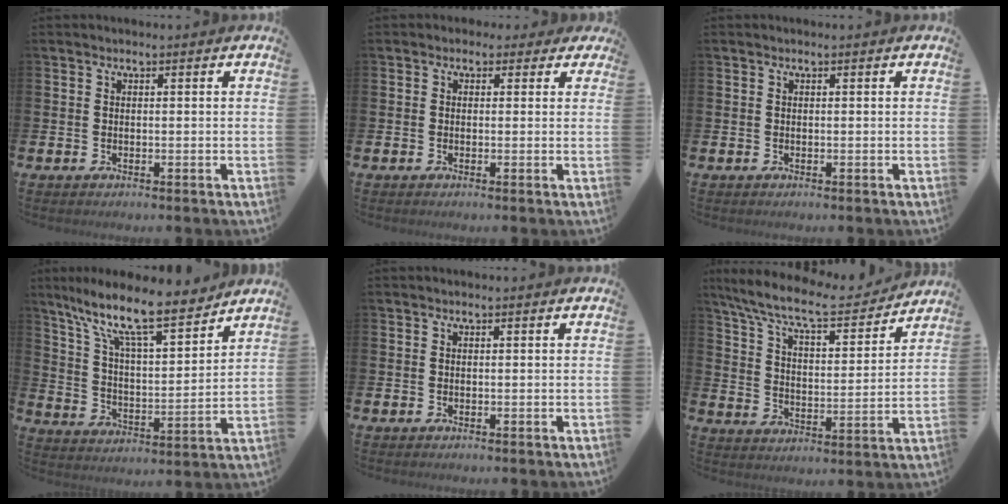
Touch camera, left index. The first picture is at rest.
{"total": 1.2, "force": [0.3, 1.2, 0.2], "torque": [-0.001, 0.009, 0.002]}
{"total": 0.0}
{"total": 10.5, "force": [8.9, 1.8, 5.4], "torque": [-0.126, -0.060, 0.146]}
{"total": 0.0}
{"total": 9.6, "force": [8.6, 1.7, 3.7], "torque": [-0.101, -0.058, 0.145]}